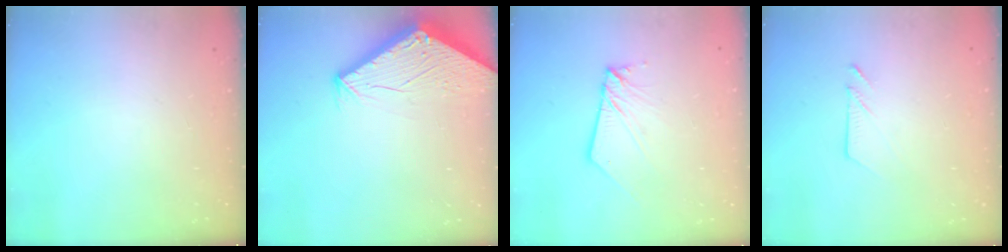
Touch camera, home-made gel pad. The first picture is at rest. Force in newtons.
{"total": 2.9, "press": 2.9, "slide": 0.1}
{"total": 6.4, "press": 6.3, "slide": 0.8}
{"total": 2.5, "press": 2.5, "slide": 0.4}